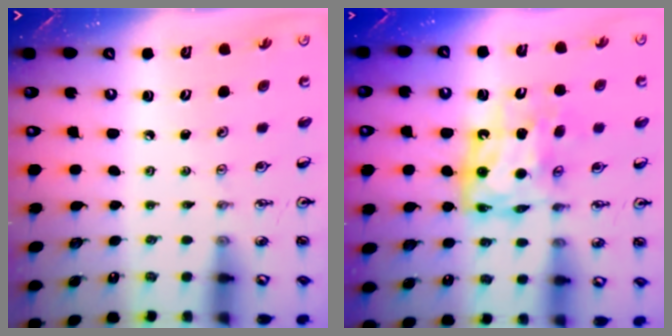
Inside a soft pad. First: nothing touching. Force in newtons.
{"total": 10.8, "press": 10.7, "slide": 0.9}